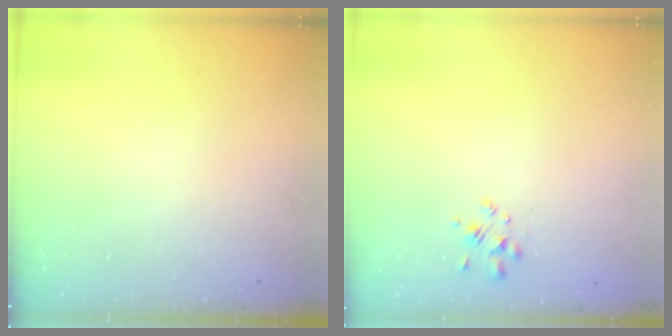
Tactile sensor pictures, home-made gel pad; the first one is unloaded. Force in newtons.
{"total": 2.4, "press": 2.2, "slide": 0.9}